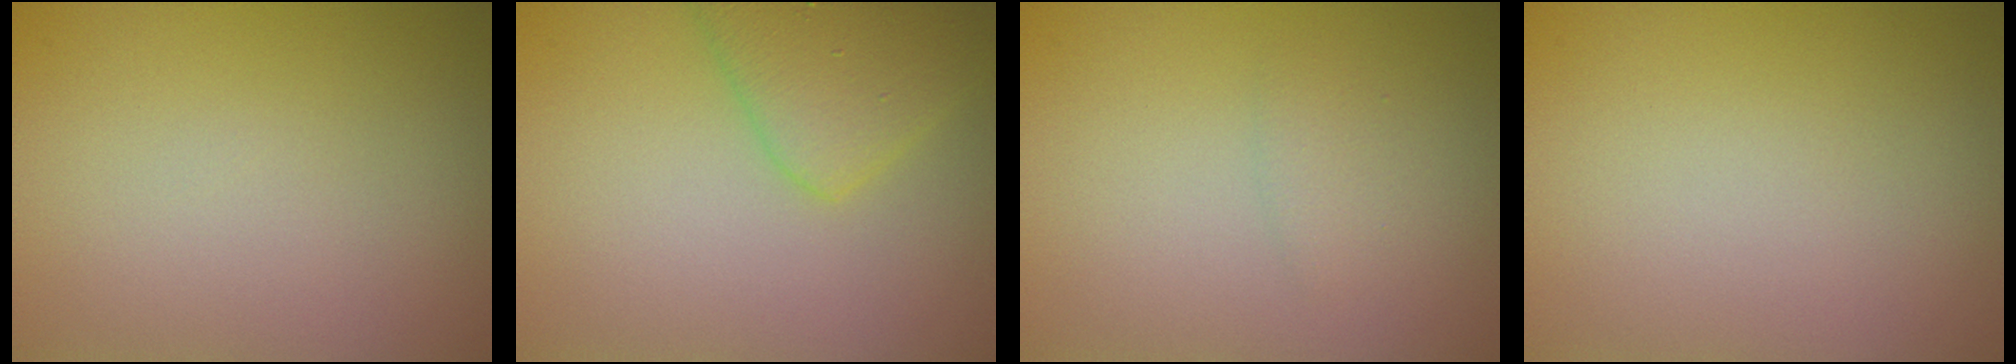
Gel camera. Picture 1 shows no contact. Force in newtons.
{"total": 3.9, "press": 3.9, "slide": 0.2}
{"total": 1.0, "press": 1.0, "slide": 0.1}
{"total": 0.0}